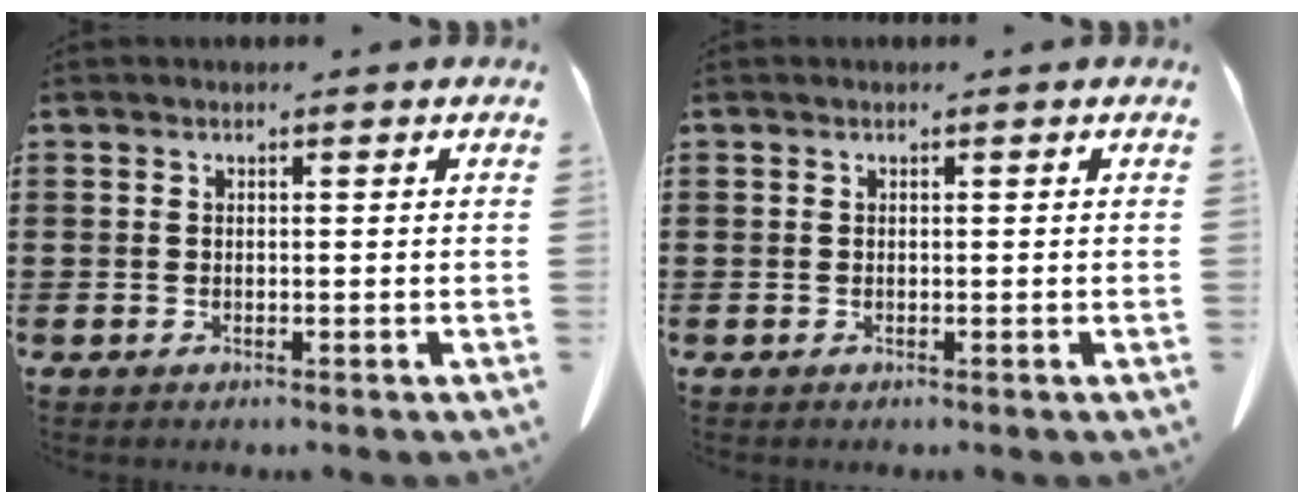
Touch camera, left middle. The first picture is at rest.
{"total": 0.0}